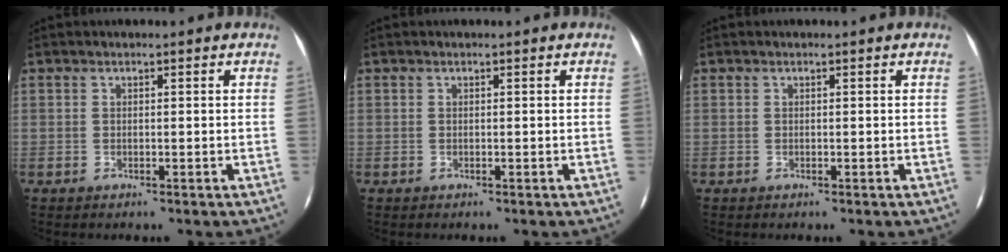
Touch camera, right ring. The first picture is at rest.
{"total": 0.0}
{"total": 0.0}